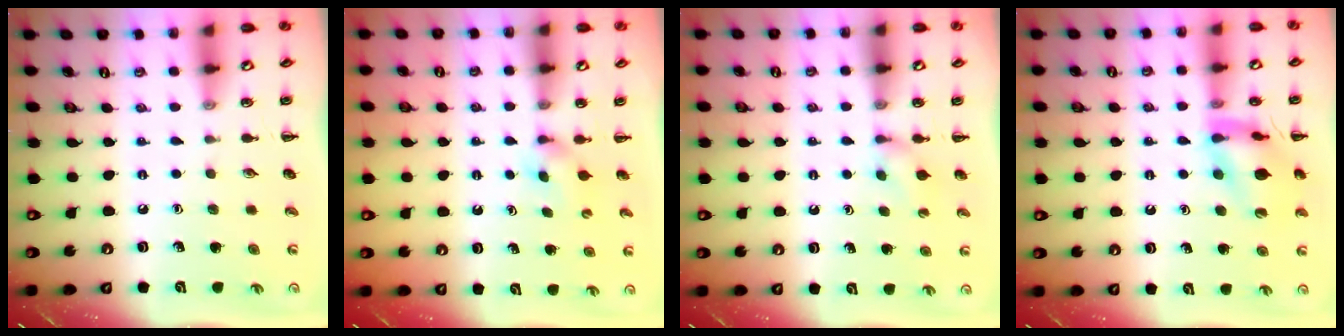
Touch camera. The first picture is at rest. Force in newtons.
{"total": 3.0, "press": 2.8, "slide": 0.9}
{"total": 4.0, "press": 3.6, "slide": 1.7}
{"total": 16.0, "press": 15.9, "slide": 1.6}